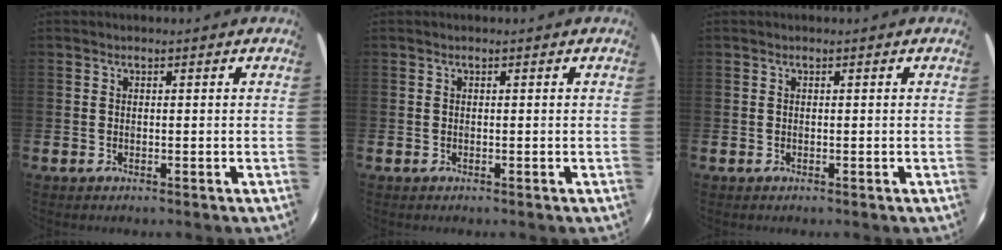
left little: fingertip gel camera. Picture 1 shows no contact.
{"total": 0.0}
{"total": 0.0}